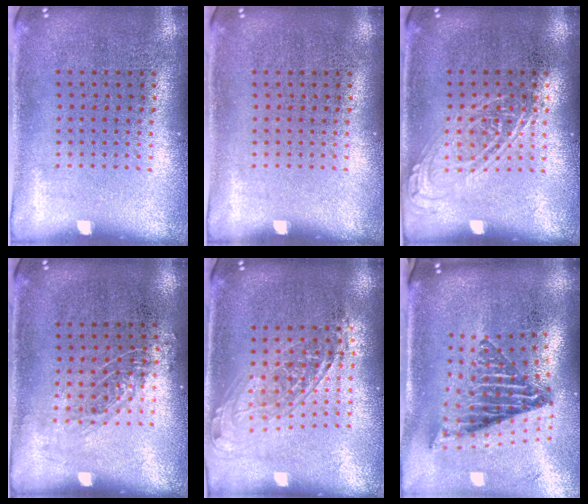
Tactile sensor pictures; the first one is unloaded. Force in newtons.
{"total": 0.0}
{"total": 1.1, "press": 1.1, "slide": 0.1}
{"total": 0.8, "press": 0.8, "slide": 0.2}
{"total": 1.7, "press": 1.3, "slide": 1.0}
{"total": 2.3, "press": 1.5, "slide": 1.7}